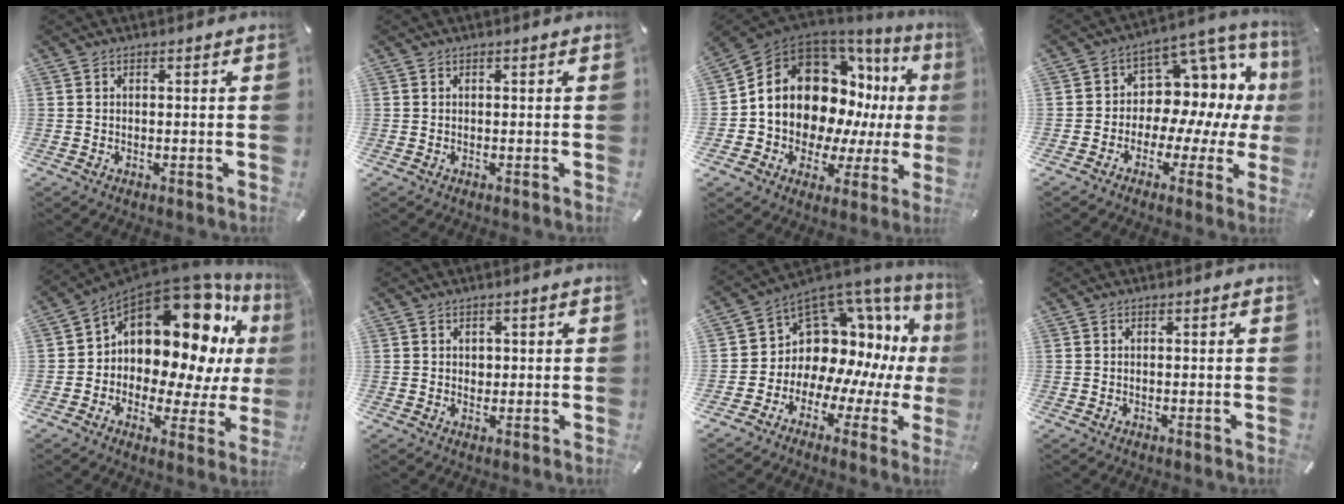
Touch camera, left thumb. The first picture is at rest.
{"total": 0.0}
{"total": 17.4, "force": [4.1, 13.4, 10.3], "torque": [-0.177, -0.058, 0.083]}
{"total": 9.5, "force": [2.3, 7.9, 4.6], "torque": [-0.070, -0.047, 0.044]}
{"total": 17.1, "force": [8.2, 9.7, 11.5], "torque": [-0.178, -0.085, 0.129]}
{"total": 1.4, "force": [0.3, 1.3, 0.4], "torque": [-0.001, 0.001, 0.002]}
{"total": 11.1, "force": [3.8, 9.3, 4.9], "torque": [-0.084, -0.075, 0.080]}
{"total": 0.0}